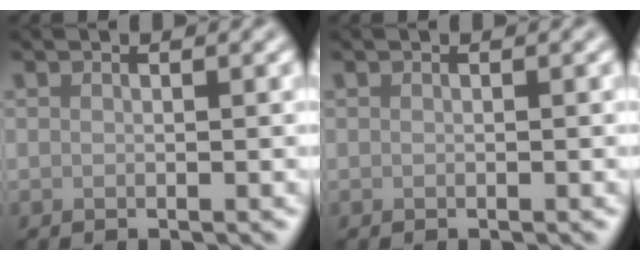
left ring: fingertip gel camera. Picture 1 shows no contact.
{"total": 0.0}